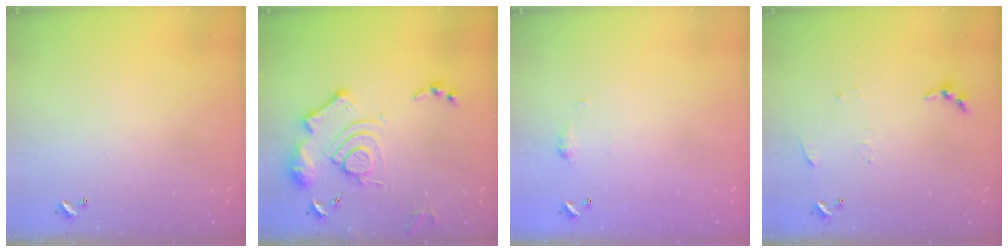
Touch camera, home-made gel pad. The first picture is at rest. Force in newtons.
{"total": 15.2, "press": 15.1, "slide": 1.7}
{"total": 3.5, "press": 3.5, "slide": 0.6}
{"total": 4.6, "press": 4.6, "slide": 0.5}